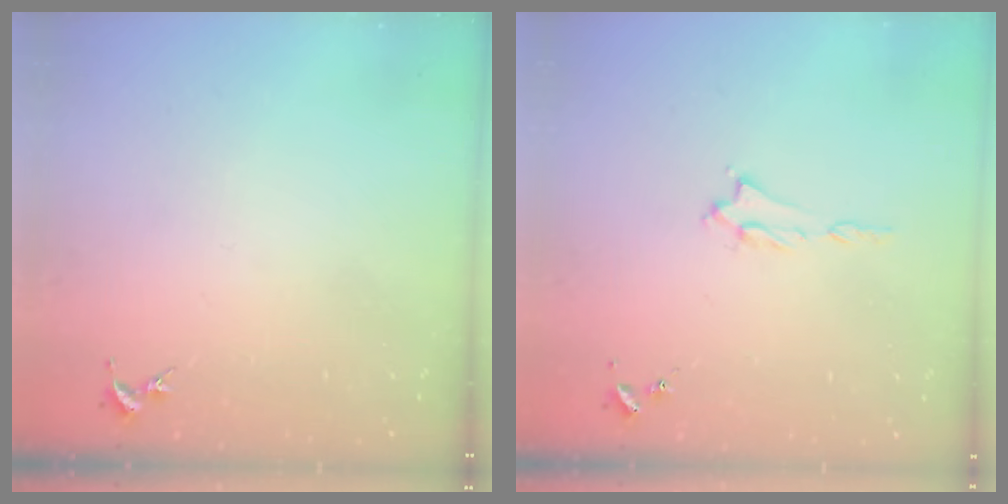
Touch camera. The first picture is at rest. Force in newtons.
{"total": 1.0, "press": 0.9, "slide": 0.2}